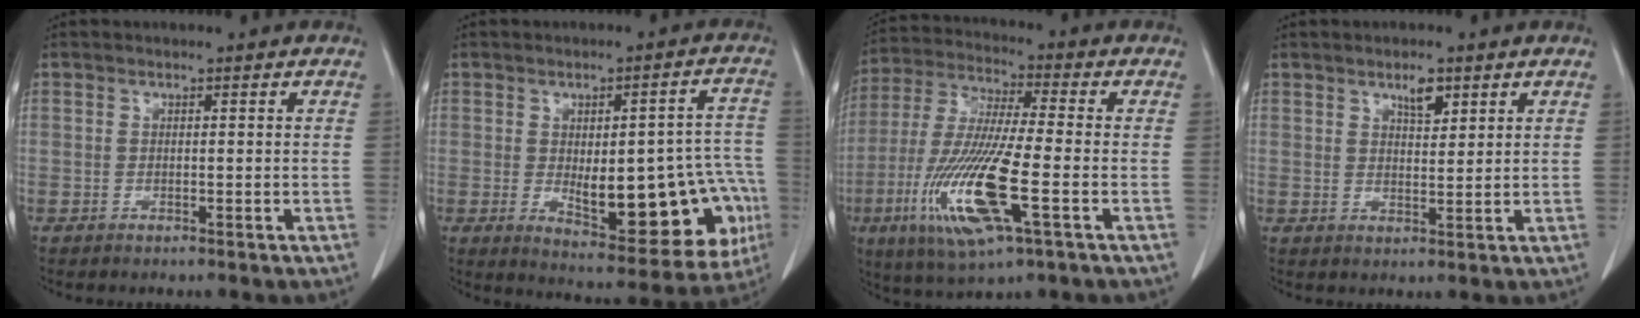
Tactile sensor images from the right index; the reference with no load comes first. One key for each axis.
{"total": 19.6, "fx": -3.9, "fy": 7.2, "fz": 17.8, "tx": -0.160, "ty": 0.027, "tz": -0.022}
{"total": 16.5, "fx": -5.3, "fy": 1.8, "fz": 15.6, "tx": -0.330, "ty": -0.026, "tz": -0.096}
{"total": 3.3, "fx": 2.0, "fy": 1.2, "fz": 2.3, "tx": -0.038, "ty": -0.002, "tz": 0.035}